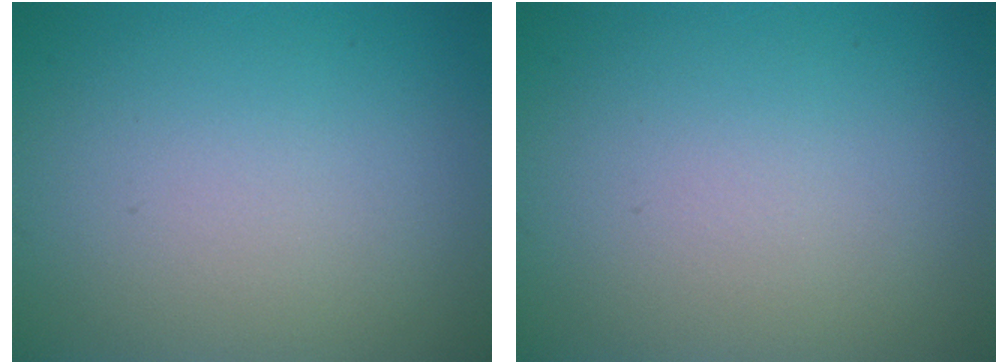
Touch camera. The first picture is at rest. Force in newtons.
{"total": 0.0}